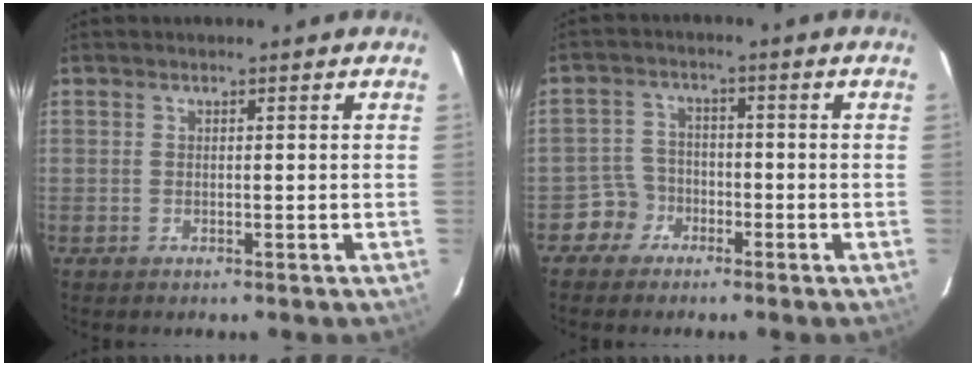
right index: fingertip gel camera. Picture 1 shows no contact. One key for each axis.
{"total": 4.5, "fx": -2.7, "fy": 3.6, "fz": -0.4, "tx": 0.003, "ty": 0.022, "tz": -0.052}